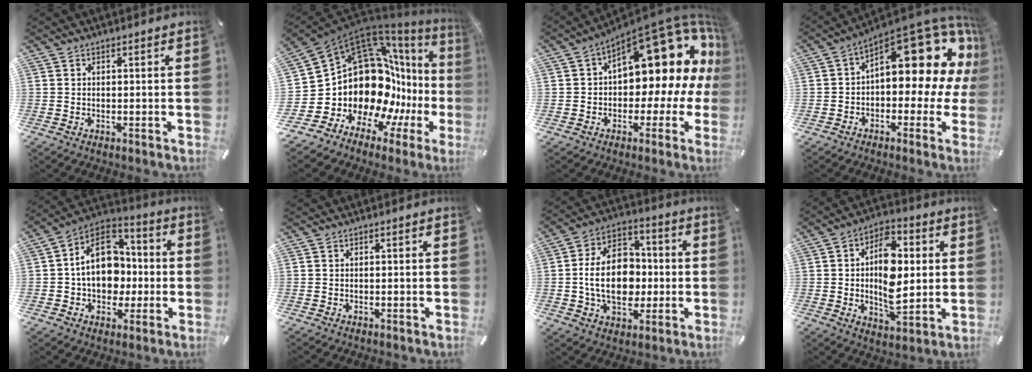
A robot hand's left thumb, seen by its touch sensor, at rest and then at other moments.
{"total": 20.4, "force": [0.5, 15.2, 13.6], "torque": [-0.232, -0.096, 0.060]}
{"total": 16.8, "force": [8.0, 8.7, 12.0], "torque": [-0.148, -0.078, 0.129]}
{"total": 16.6, "force": [8.3, 7.7, 12.2], "torque": [-0.145, -0.082, 0.130]}
{"total": 15.3, "force": [-0.7, 12.0, 9.4], "torque": [-0.168, 0.017, -0.009]}
{"total": 0.0}
{"total": 15.8, "force": [-1.4, 11.5, 10.7], "torque": [-0.213, 0.011, -0.026]}
{"total": 12.8, "force": [0.9, 8.1, 9.9], "torque": [-0.164, 0.000, 0.014]}